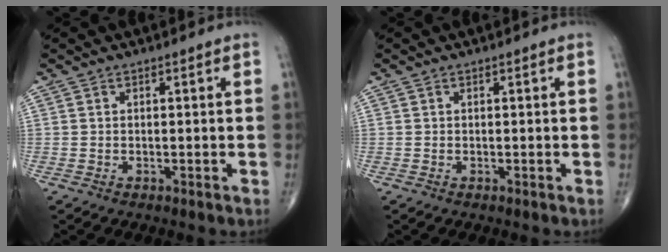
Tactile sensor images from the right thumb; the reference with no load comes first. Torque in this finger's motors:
{"motor_torque": [0.25, -0.25, -0.24, -0.09, 0.01]}